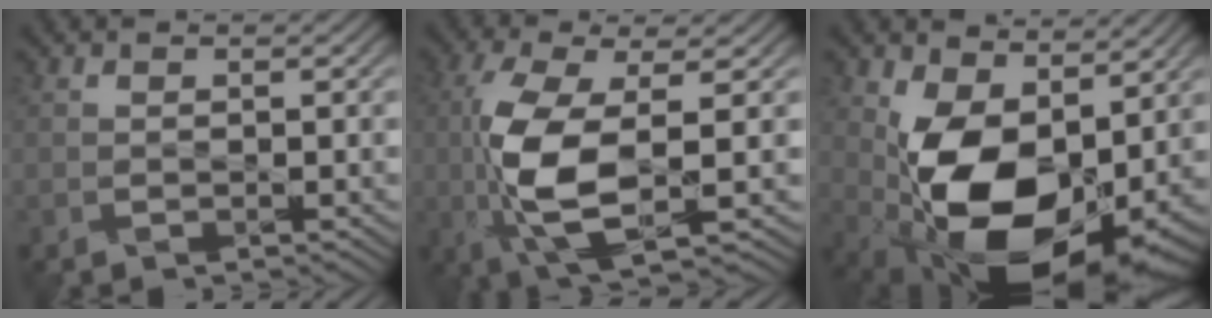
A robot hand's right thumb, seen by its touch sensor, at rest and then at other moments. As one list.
[{"total": 9.2, "force": [-0.7, 2.7, 8.8], "torque": [-0.198, 0.002, -0.015]}, {"total": 14.6, "force": [0.6, 9.0, 11.5], "torque": [-0.215, -0.033, 0.016]}]